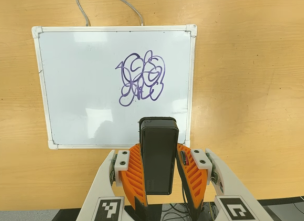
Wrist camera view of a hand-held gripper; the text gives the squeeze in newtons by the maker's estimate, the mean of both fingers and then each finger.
{"total": 4.4, "left": 2.8, "right": 6.1}